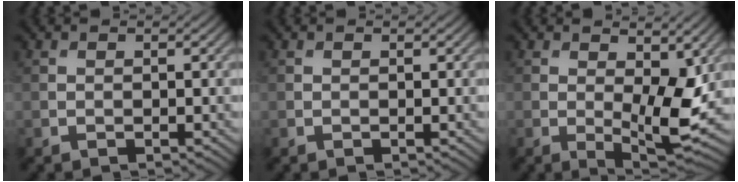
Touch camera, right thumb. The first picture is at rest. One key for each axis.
{"total": 0.0}
{"total": 7.2, "fx": 0.7, "fy": 2.9, "fz": 6.5, "tx": -0.110, "ty": -0.010, "tz": 0.015}